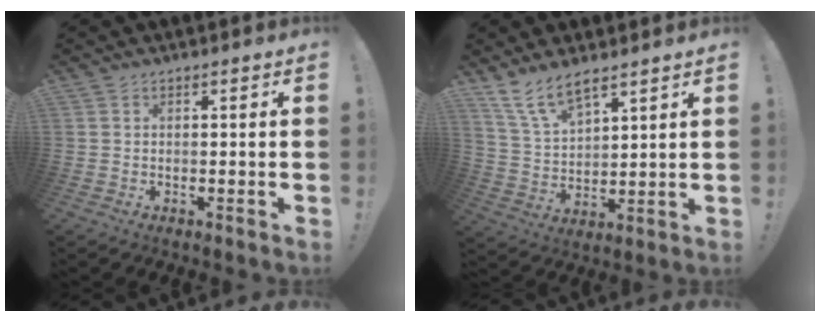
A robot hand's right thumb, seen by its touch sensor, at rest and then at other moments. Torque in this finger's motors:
{"motor_torque": [0.67, 0.84, 0.80, 0.61, 0.24]}